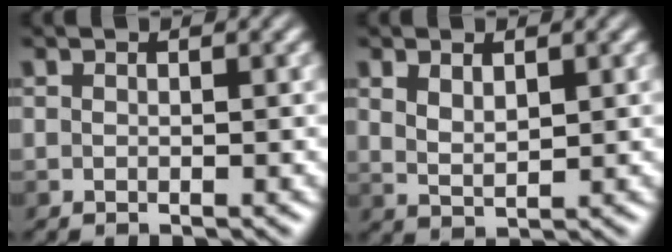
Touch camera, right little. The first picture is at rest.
{"total": 2.2, "force": [1.1, 1.1, 1.6], "torque": [-0.035, -0.004, 0.026]}